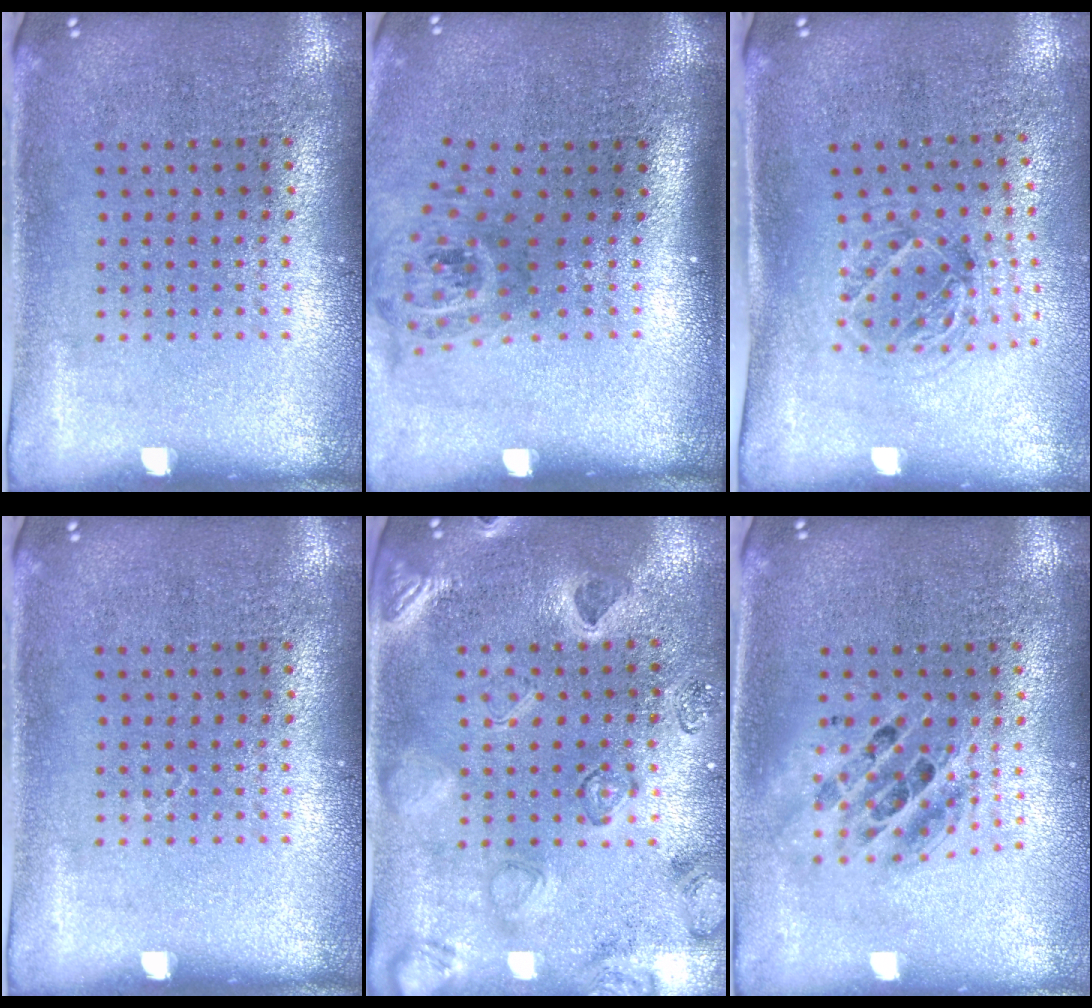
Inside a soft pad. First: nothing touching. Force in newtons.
{"total": 1.8, "press": 1.3, "slide": 1.3}
{"total": 1.1, "press": 1.1, "slide": 0.3}
{"total": 0.0}
{"total": 2.3, "press": 2.2, "slide": 0.8}
{"total": 1.5, "press": 1.3, "slide": 0.8}